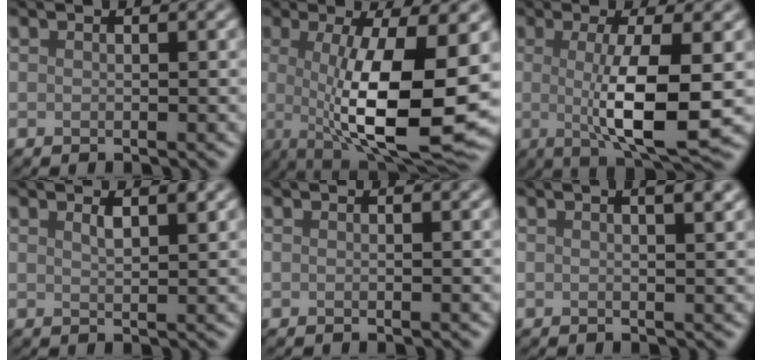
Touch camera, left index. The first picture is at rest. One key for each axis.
{"total": 11.9, "fx": -0.6, "fy": 3.3, "fz": 11.5, "tx": -0.178, "ty": -0.020, "tz": -0.009}
{"total": 7.5, "fx": -0.4, "fy": 1.5, "fz": 7.4, "tx": -0.119, "ty": -0.010, "tz": -0.005}
{"total": 1.4, "fx": 1.0, "fy": 0.3, "fz": 1.0, "tx": -0.016, "ty": 0.001, "tz": 0.015}
{"total": 0.0}
{"total": 3.1, "fx": 1.3, "fy": 1.1, "fz": 2.6, "tx": -0.012, "ty": 0.010, "tz": 0.000}